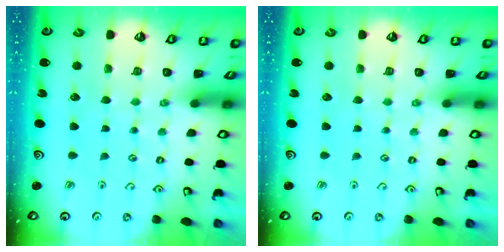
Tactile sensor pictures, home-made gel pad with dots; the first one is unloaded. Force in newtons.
{"total": 0.0}